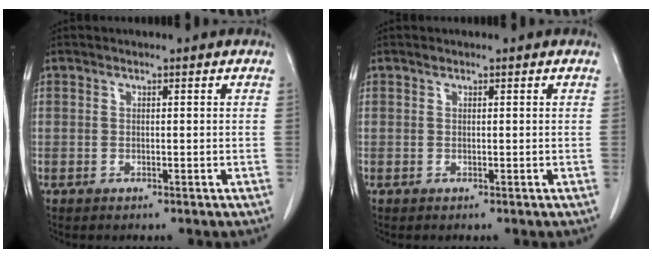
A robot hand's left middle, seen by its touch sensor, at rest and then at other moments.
{"total": 0.0}